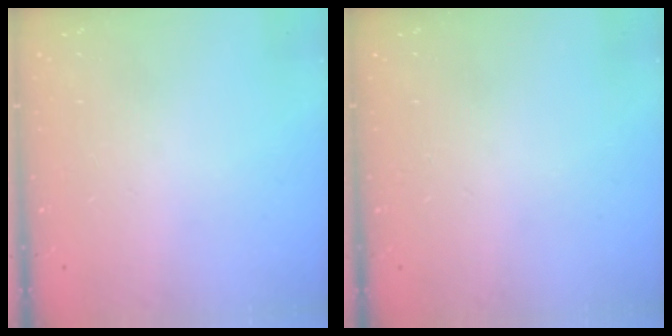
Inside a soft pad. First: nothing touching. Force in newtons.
{"total": 0.0}